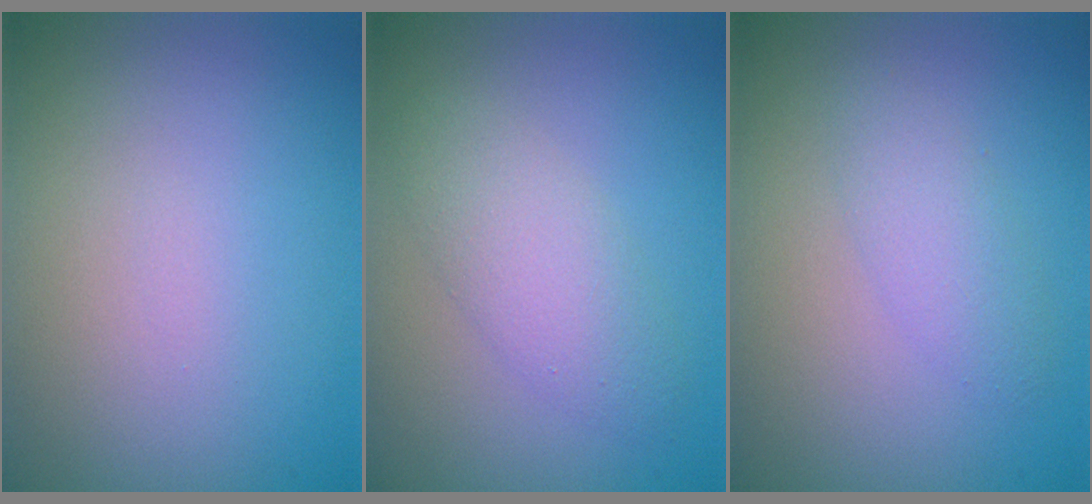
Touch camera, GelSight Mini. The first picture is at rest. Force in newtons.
{"total": 3.3, "press": 3.3, "slide": 0.1}
{"total": 2.0, "press": 2.0, "slide": 0.0}